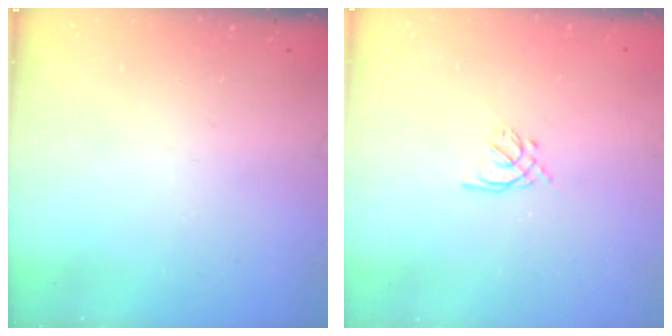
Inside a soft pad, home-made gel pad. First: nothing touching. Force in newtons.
{"total": 1.6, "press": 1.5, "slide": 0.5}